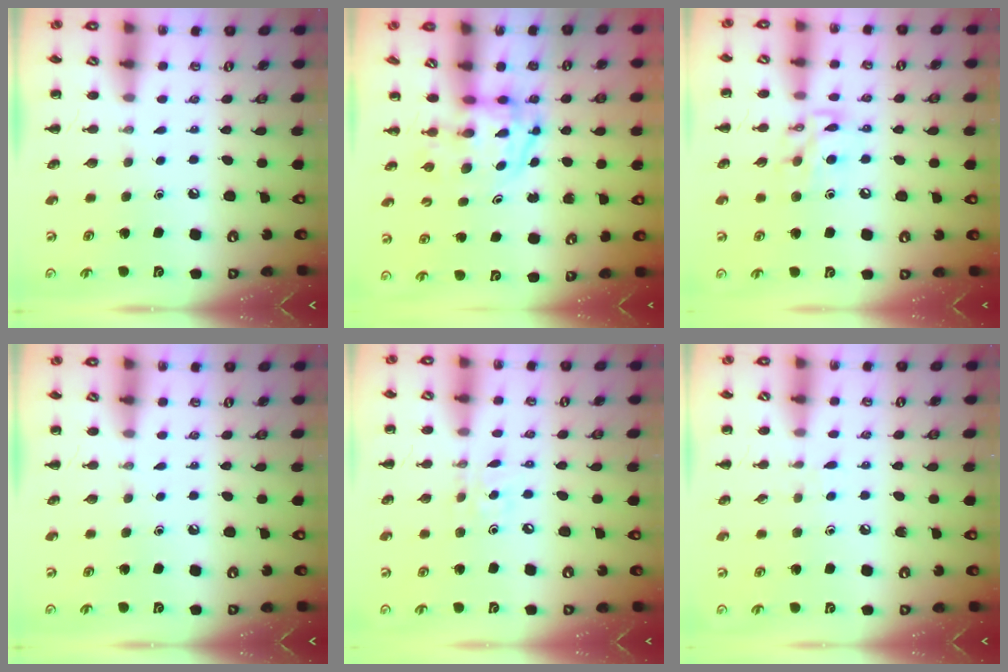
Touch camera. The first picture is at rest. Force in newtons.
{"total": 3.7, "press": 3.7, "slide": 0.6}
{"total": 10.4, "press": 10.3, "slide": 1.1}
{"total": 0.0}
{"total": 3.1, "press": 3.1, "slide": 0.4}
{"total": 4.4, "press": 3.9, "slide": 2.0}